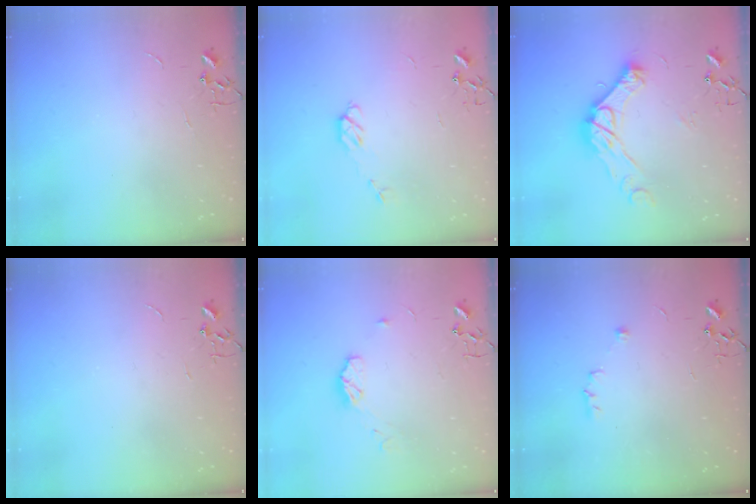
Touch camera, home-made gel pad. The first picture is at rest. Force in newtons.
{"total": 5.5, "press": 5.4, "slide": 0.4}
{"total": 15.9, "press": 15.9, "slide": 1.2}
{"total": 0.0}
{"total": 7.4, "press": 7.4, "slide": 0.6}
{"total": 5.2, "press": 5.1, "slide": 1.0}